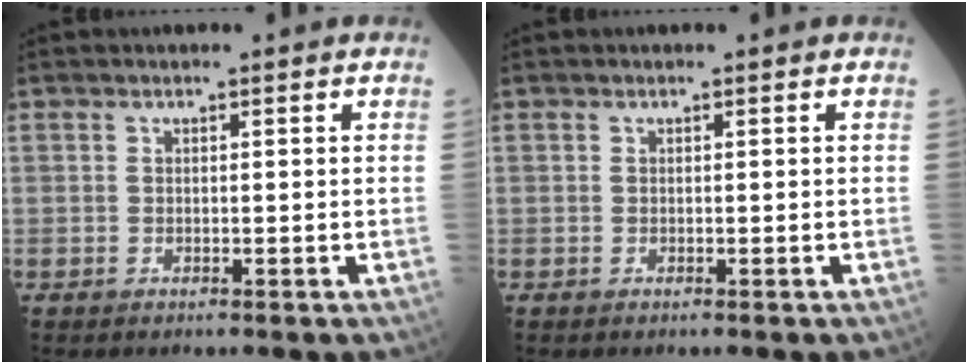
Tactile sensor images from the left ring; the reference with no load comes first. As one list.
[{"total": 0.0}]